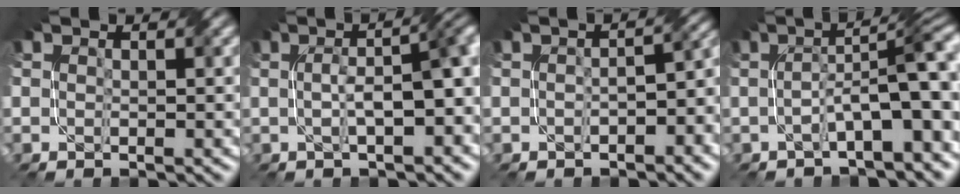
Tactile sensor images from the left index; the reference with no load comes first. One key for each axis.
{"total": 7.0, "fx": -0.1, "fy": 2.1, "fz": 6.7, "tx": -0.092, "ty": 0.011, "tz": 0.001}
{"total": 4.7, "fx": -1.4, "fy": 2.2, "fz": 3.8, "tx": -0.037, "ty": 0.004, "tz": -0.022}
{"total": 8.3, "fx": -1.8, "fy": 2.2, "fz": 7.8, "tx": -0.115, "ty": 0.017, "tz": -0.033}